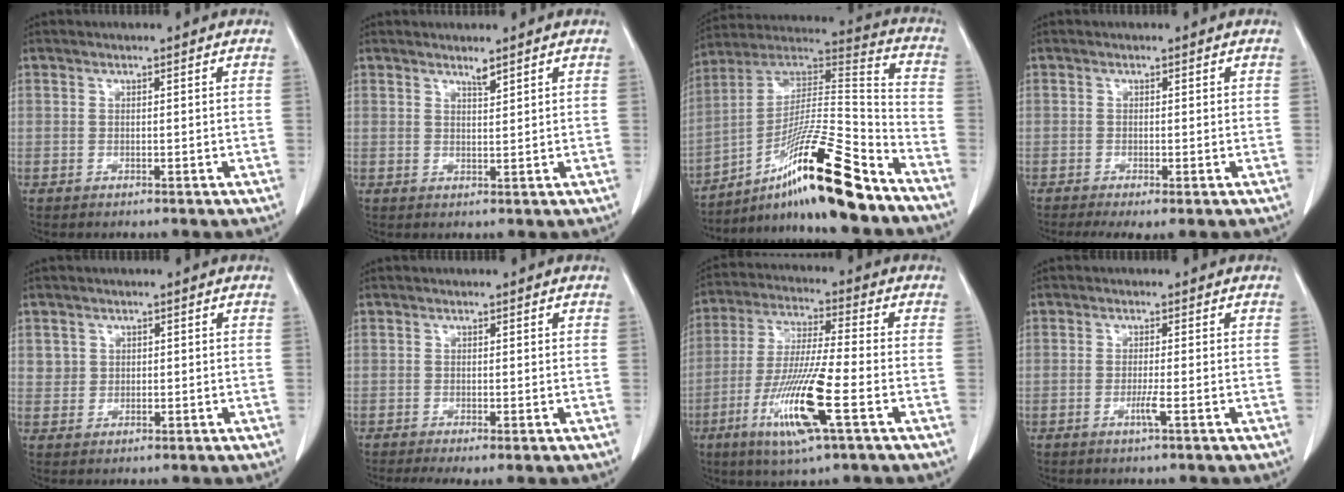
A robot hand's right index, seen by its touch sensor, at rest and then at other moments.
{"total": 1.3, "force": [1.2, 0.0, 0.6], "torque": [-0.012, -0.007, 0.023]}
{"total": 20.5, "force": [-13.4, 0.9, 15.5], "torque": [-0.266, 0.003, -0.227]}
{"total": 3.3, "force": [-1.9, 0.8, 2.6], "torque": [-0.045, -0.011, -0.031]}
{"total": 2.1, "force": [0.6, 1.9, 0.3], "torque": [0.002, 0.005, 0.012]}
{"total": 2.9, "force": [-1.7, 0.7, 2.2], "torque": [-0.040, -0.010, -0.029]}
{"total": 14.0, "force": [-5.3, 0.4, 12.9], "torque": [-0.262, -0.022, -0.099]}
{"total": 2.1, "force": [-0.9, -0.3, 1.9], "torque": [-0.037, -0.002, -0.016]}